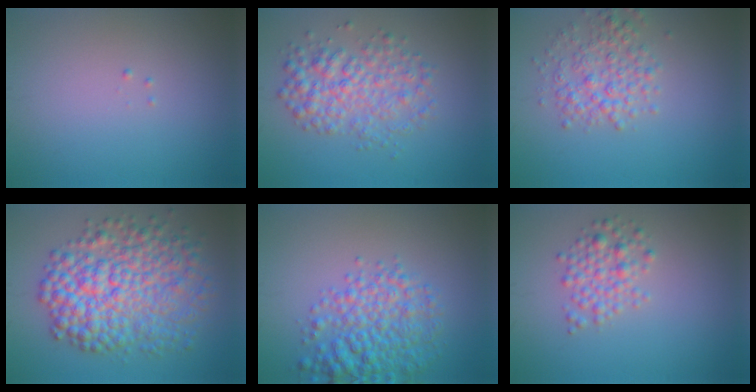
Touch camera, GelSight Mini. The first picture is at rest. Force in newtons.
{"total": 4.6, "press": 4.6, "slide": 0.0}
{"total": 3.4, "press": 3.4, "slide": 0.1}
{"total": 9.3, "press": 9.3, "slide": 0.1}
{"total": 5.6, "press": 5.6, "slide": 0.2}
{"total": 2.6, "press": 2.6, "slide": 0.2}